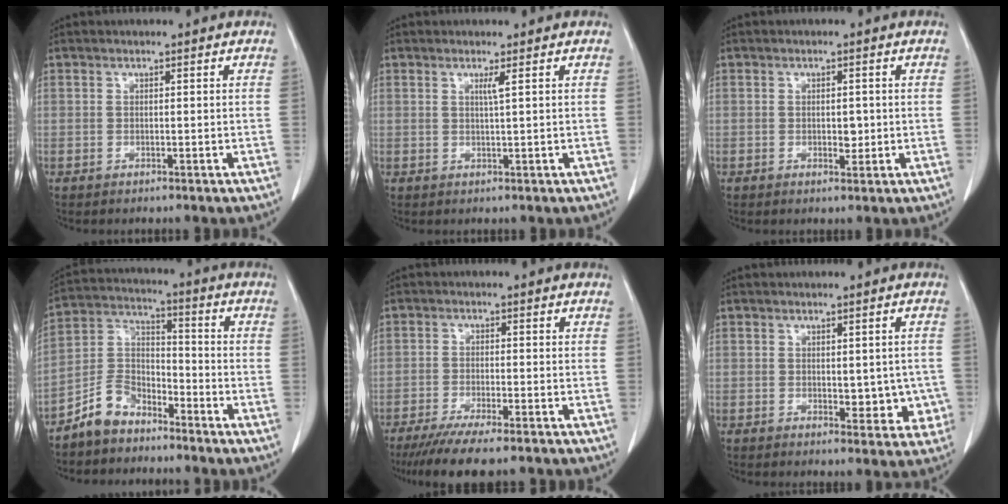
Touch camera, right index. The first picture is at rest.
{"total": 1.3, "force": [0.6, -0.4, 1.1], "torque": [-0.025, -0.005, 0.012]}
{"total": 1.9, "force": [-0.1, 1.0, 1.6], "torque": [-0.026, -0.002, 0.003]}
{"total": 7.6, "force": [-5.9, 4.2, 2.3], "torque": [-0.052, 0.017, -0.117]}
{"total": 9.6, "force": [-7.7, 0.8, 5.7], "torque": [-0.081, -0.020, -0.120]}
{"total": 5.3, "force": [-0.5, 2.8, 4.4], "torque": [-0.036, 0.000, 0.002]}